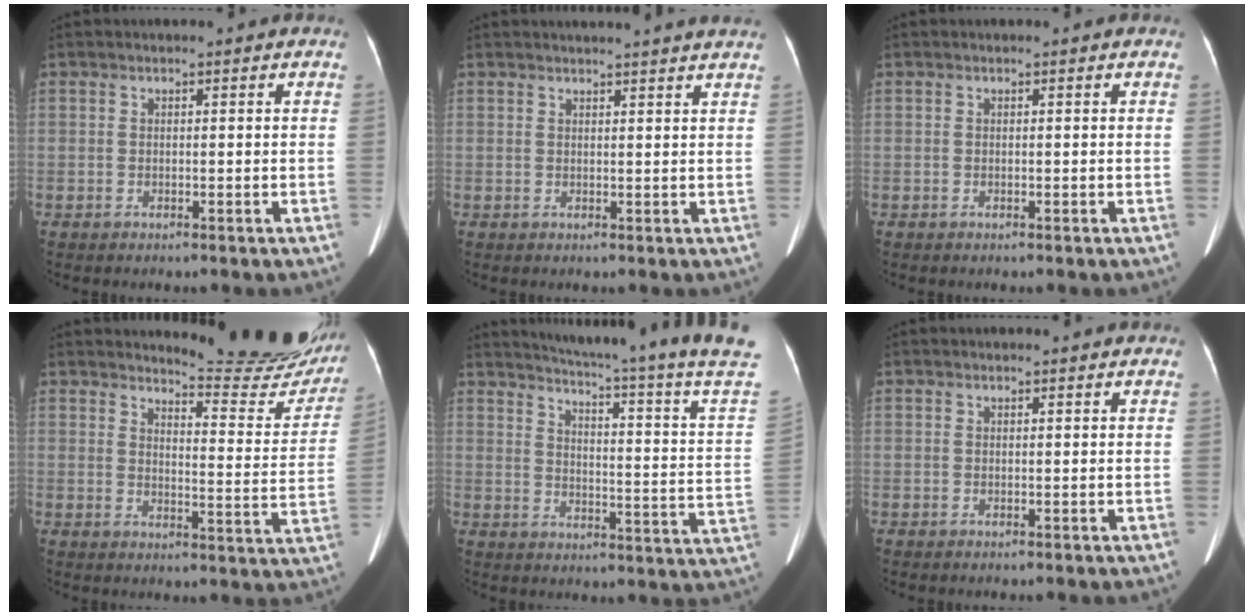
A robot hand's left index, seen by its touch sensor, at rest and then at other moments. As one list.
[{"total": 9.9, "force": [9.2, -0.5, 3.4], "torque": [-0.045, -0.015, 0.091]}, {"total": 0.0}, {"total": 15.0, "force": [14.3, 1.7, 4.1], "torque": [-0.040, -0.103, 0.152]}, {"total": 23.4, "force": [20.1, -3.2, 11.5], "torque": [-0.182, -0.112, 0.246]}, {"total": 1.9, "force": [1.8, 0.2, 0.6], "torque": [-0.007, -0.004, 0.015]}]